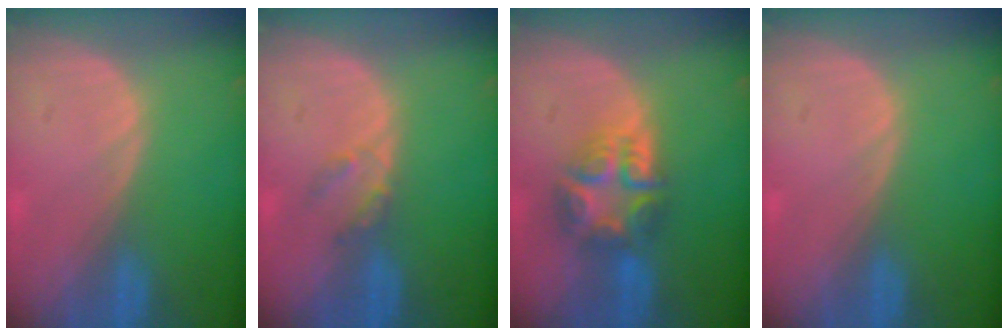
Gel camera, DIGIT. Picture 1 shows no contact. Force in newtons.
{"total": 2.2, "press": 2.1, "slide": 0.4}
{"total": 7.9, "press": 6.7, "slide": 4.2}
{"total": 0.0}